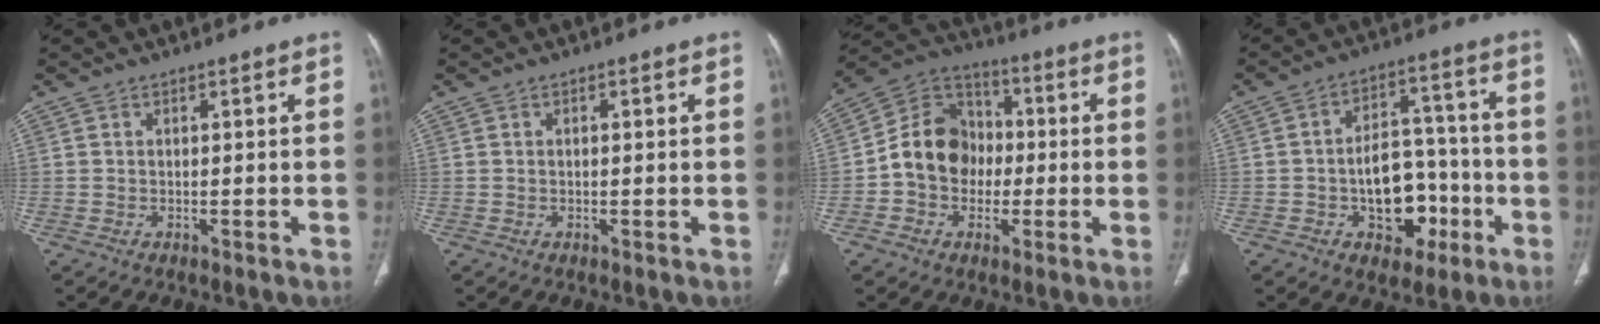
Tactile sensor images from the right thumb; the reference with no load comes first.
{"total": 0.7, "force": [0.1, 0.2, 0.6], "torque": [-0.013, 0.004, 0.002]}
{"total": 13.0, "force": [-1.2, 10.9, 7.1], "torque": [-0.092, 0.037, -0.031]}
{"total": 12.9, "force": [-4.0, 8.8, 8.5], "torque": [-0.083, 0.048, -0.054]}